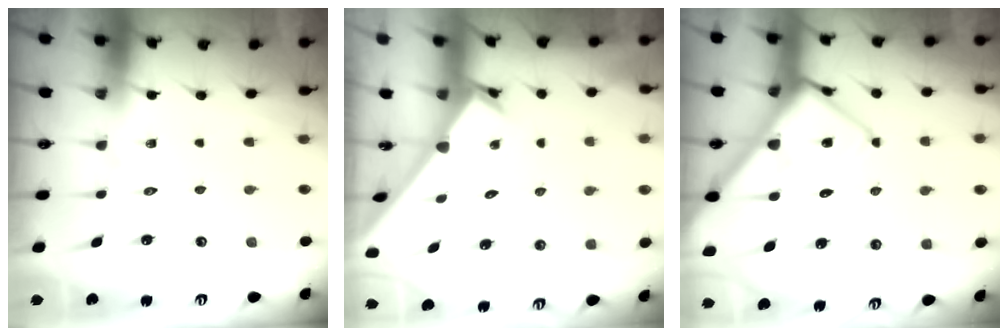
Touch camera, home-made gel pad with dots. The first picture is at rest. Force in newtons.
{"total": 1.6, "press": 1.5, "slide": 0.1}
{"total": 12.9, "press": 12.9, "slide": 1.2}